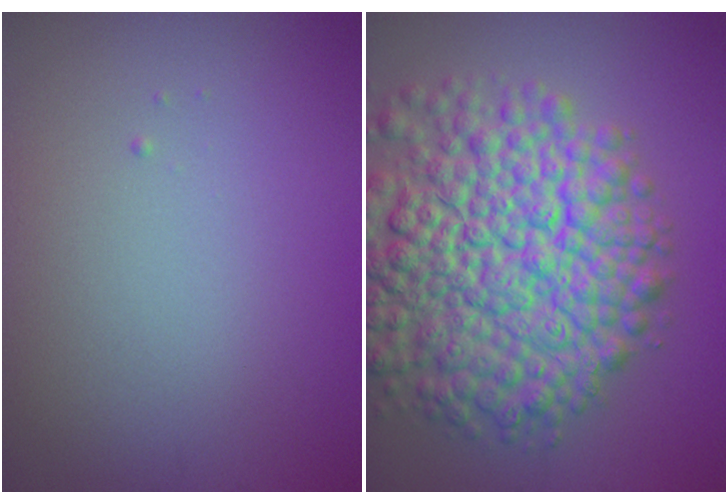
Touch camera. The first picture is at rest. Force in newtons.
{"total": 12.4, "press": 12.4, "slide": 0.5}